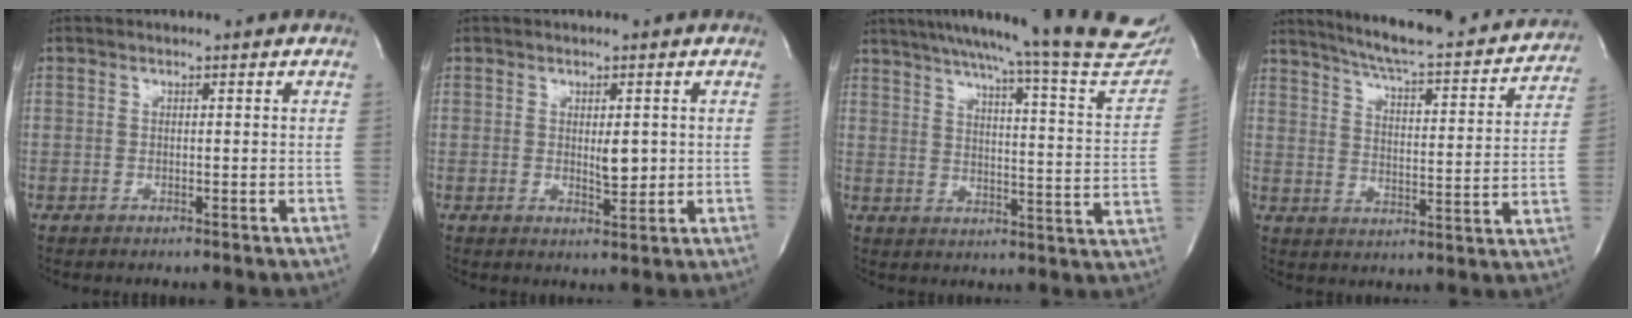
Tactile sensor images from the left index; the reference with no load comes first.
{"total": 2.8, "force": [0.3, 1.0, 2.6], "torque": [-0.043, -0.006, 0.008]}
{"total": 25.3, "force": [22.2, 0.4, 12.1], "torque": [-0.176, -0.072, 0.273]}
{"total": 22.9, "force": [20.7, 2.9, 9.3], "torque": [-0.142, -0.030, 0.266]}